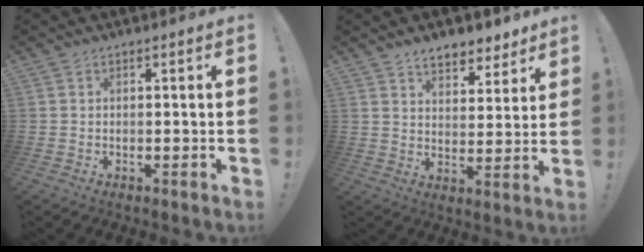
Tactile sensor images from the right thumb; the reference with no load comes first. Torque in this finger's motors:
{"motor_torque": [-0.13, 0.23, 0.39, 0.38, 0.00]}